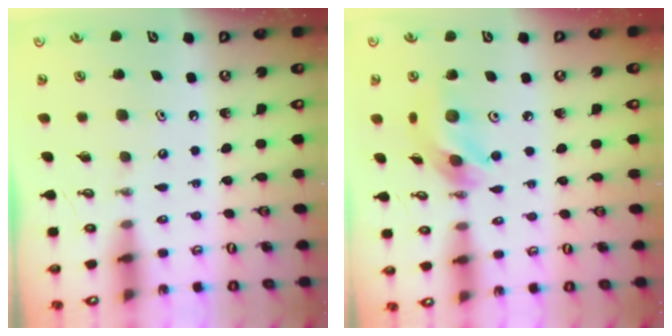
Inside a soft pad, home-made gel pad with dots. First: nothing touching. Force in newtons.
{"total": 11.5, "press": 11.5, "slide": 0.8}